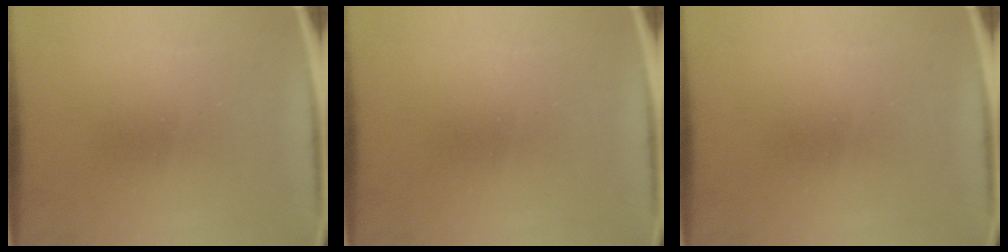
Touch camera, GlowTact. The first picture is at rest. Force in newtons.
{"total": 0.0}
{"total": 0.0}